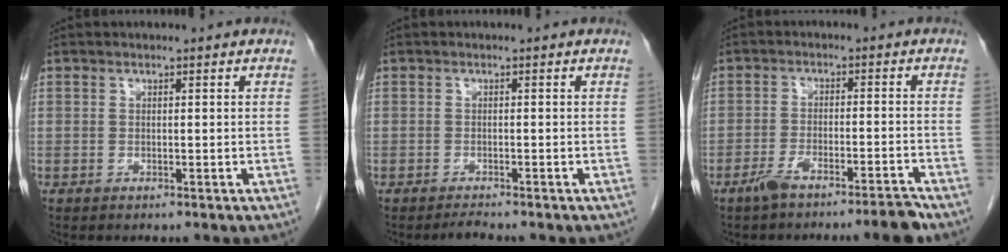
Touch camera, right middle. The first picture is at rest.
{"total": 1.1, "force": [-1.0, -0.3, 0.3], "torque": [-0.011, -0.007, -0.015]}
{"total": 5.9, "force": [-4.8, 0.0, 3.5], "torque": [-0.057, 0.000, -0.083]}